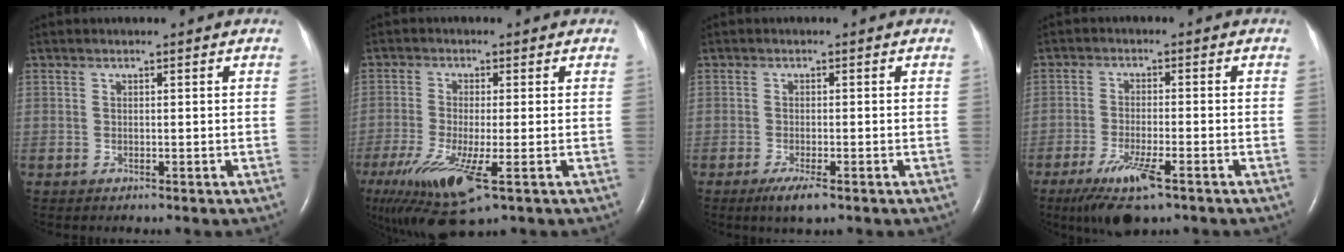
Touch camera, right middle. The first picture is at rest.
{"total": 12.7, "force": [-6.0, 3.3, 10.7], "torque": [-0.226, -0.040, -0.100]}
{"total": 3.2, "force": [-2.0, 0.5, 2.5], "torque": [-0.052, -0.008, -0.034]}
{"total": 7.9, "force": [-4.7, 1.2, 6.2], "torque": [-0.123, -0.020, -0.078]}